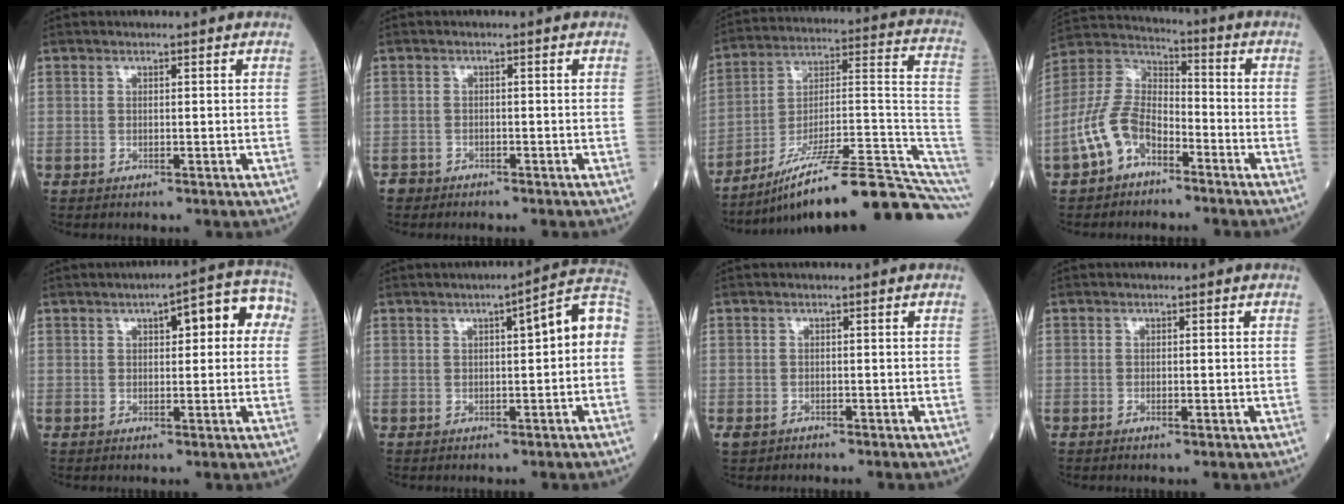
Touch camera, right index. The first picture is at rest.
{"total": 1.4, "force": [-1.3, 0.5, -0.3], "torque": [0.004, 0.000, -0.025]}
{"total": 22.6, "force": [-16.5, 0.7, 15.4], "torque": [-0.149, 0.046, -0.260]}
{"total": 10.5, "force": [-5.7, 5.6, 6.8], "torque": [-0.164, 0.020, -0.114]}
{"total": 8.7, "force": [2.6, 2.9, 7.7], "torque": [-0.088, 0.039, 0.025]}
{"total": 7.5, "force": [0.9, 1.4, 7.3], "torque": [-0.093, 0.032, 0.005]}
{"total": 1.5, "force": [-1.2, 0.9, 0.4], "torque": [-0.009, 0.000, -0.017]}
{"total": 1.2, "force": [-0.4, 0.5, 1.1], "torque": [-0.013, -0.001, -0.004]}